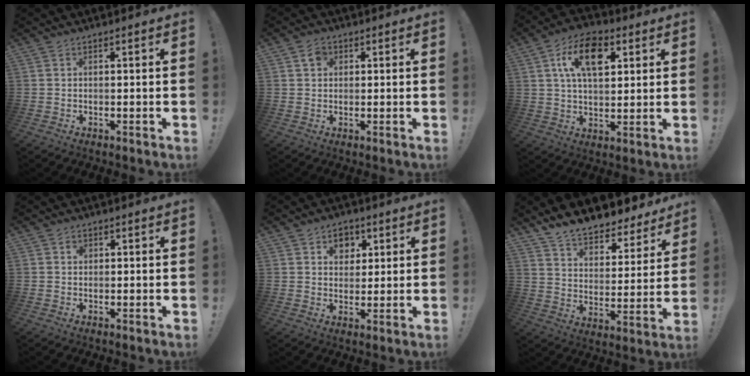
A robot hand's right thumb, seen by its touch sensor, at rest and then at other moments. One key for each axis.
{"total": 2.2, "fx": 0.8, "fy": 1.6, "fz": 1.3, "tx": -0.017, "ty": 0.001, "tz": 0.013}
{"total": 14.6, "fx": 5.6, "fy": 8.5, "fz": 10.4, "tx": -0.158, "ty": -0.001, "tz": 0.101}
{"total": 1.0, "fx": 0.5, "fy": 0.9, "fz": 0.2, "tx": 0.009, "ty": -0.004, "tz": 0.007}
{"total": 6.9, "fx": 3.0, "fy": 5.8, "fz": 2.3, "tx": -0.017, "ty": -0.016, "tz": 0.053}
{"total": 10.6, "fx": 9.9, "fy": 2.9, "fz": 2.6, "tx": -0.055, "ty": -0.092, "tz": 0.176}